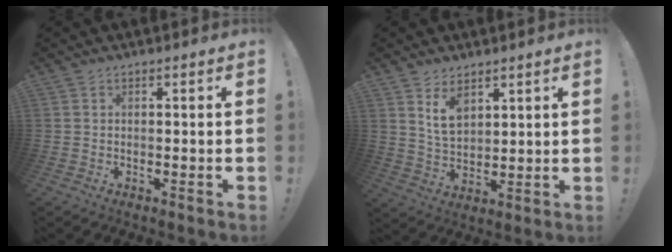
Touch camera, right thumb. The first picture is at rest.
{"total": 8.1, "force": [5.2, 4.9, 3.8], "torque": [-0.057, -0.031, 0.098]}